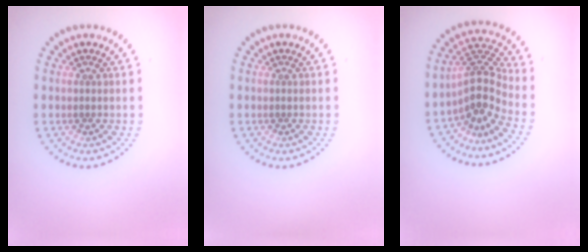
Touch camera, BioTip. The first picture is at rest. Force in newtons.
{"total": 0.0}
{"total": 3.6, "press": 2.6, "slide": 2.5}